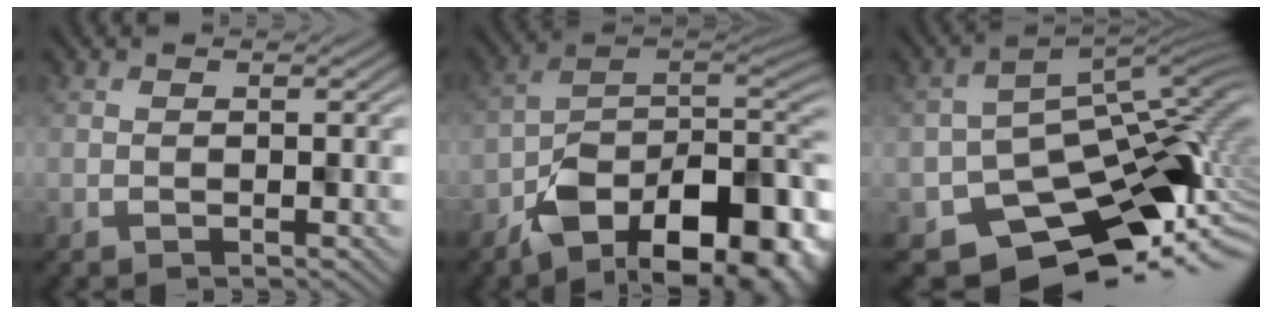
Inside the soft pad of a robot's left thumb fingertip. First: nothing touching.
{"total": 13.6, "force": [-7.1, 7.7, 8.7], "torque": [-0.121, -0.036, -0.105]}
{"total": 11.4, "force": [-5.9, 7.5, 6.1], "torque": [-0.103, -0.033, -0.089]}